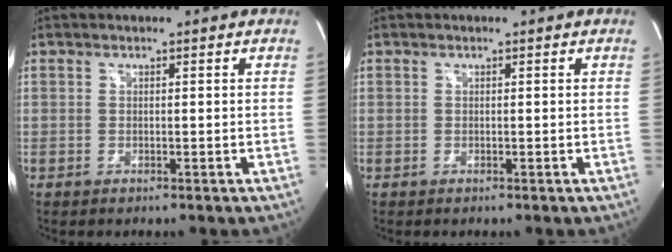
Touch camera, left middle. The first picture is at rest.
{"total": 0.0}